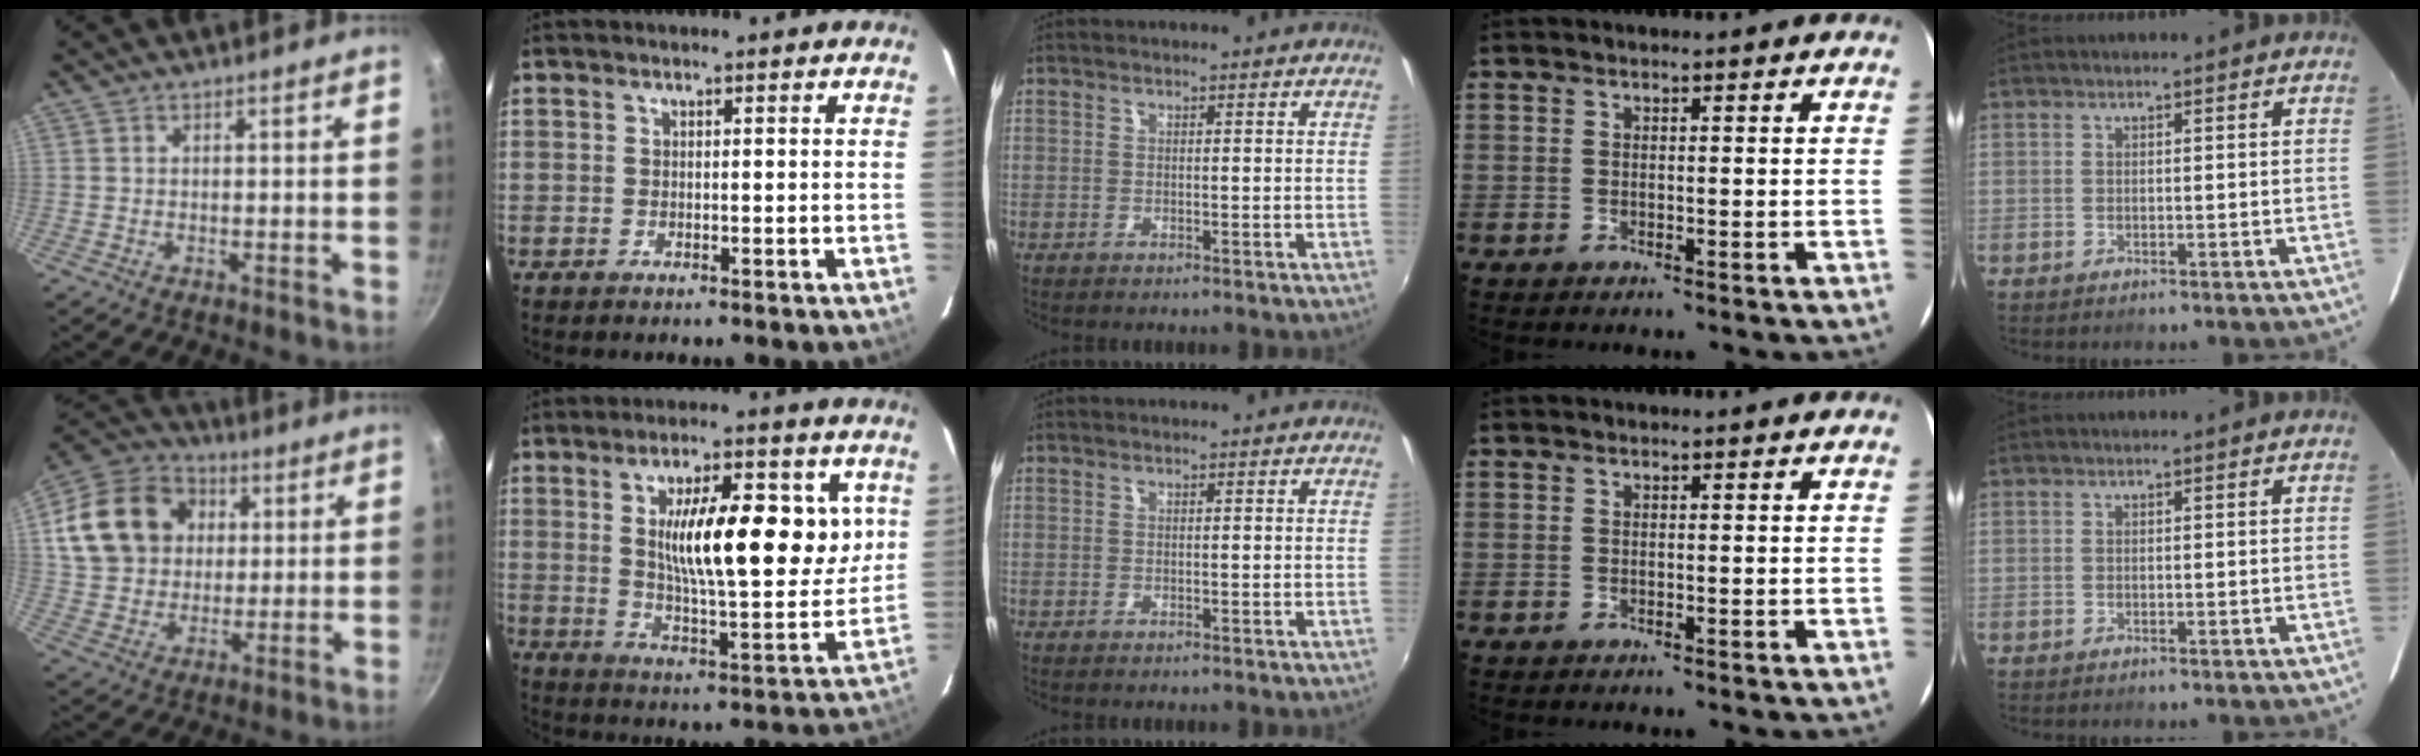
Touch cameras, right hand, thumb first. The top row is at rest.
{"thumb": {"total": 19.1, "force": [4.7, 15.3, 10.4], "torque": [-0.174, 0.020, 0.081]}, "index": {"total": 17.3, "force": [5.2, 5.4, 15.6], "torque": [-0.243, 0.000, 0.083]}}